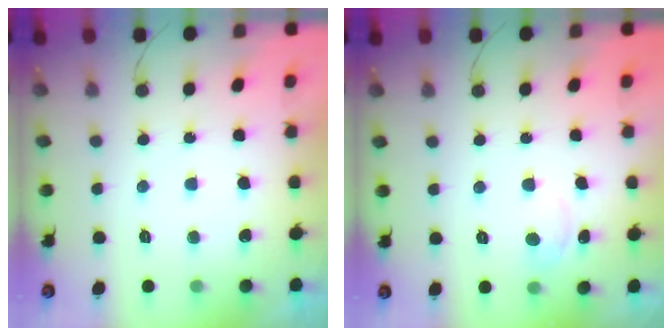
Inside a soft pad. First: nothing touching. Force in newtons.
{"total": 3.7, "press": 3.6, "slide": 0.4}